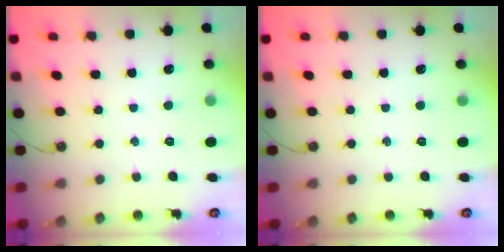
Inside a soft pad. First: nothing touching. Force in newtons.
{"total": 0.0}